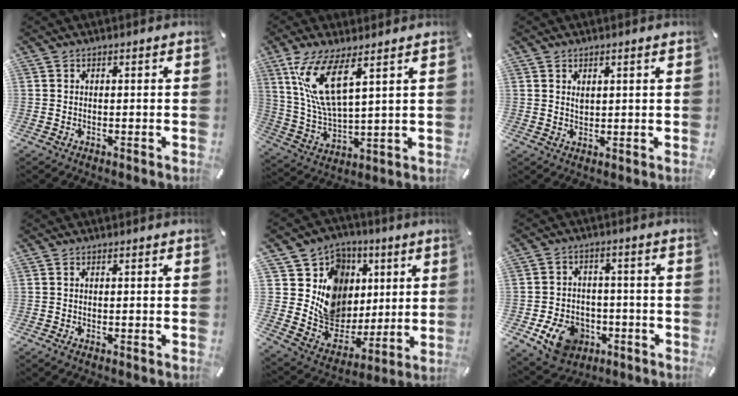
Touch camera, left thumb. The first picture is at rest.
{"total": 13.7, "force": [7.2, 4.5, 10.7], "torque": [-0.248, -0.024, 0.126]}
{"total": 1.6, "force": [1.1, 0.8, 0.8], "torque": [-0.008, -0.005, 0.019]}
{"total": 0.7, "force": [-0.1, 0.1, 0.7], "torque": [-0.011, -0.002, -0.003]}
{"total": 14.2, "force": [2.7, 13.4, 3.9], "torque": [-0.048, -0.036, 0.073]}
{"total": 10.4, "force": [-4.5, 7.9, 4.9], "torque": [-0.098, 0.032, -0.077]}